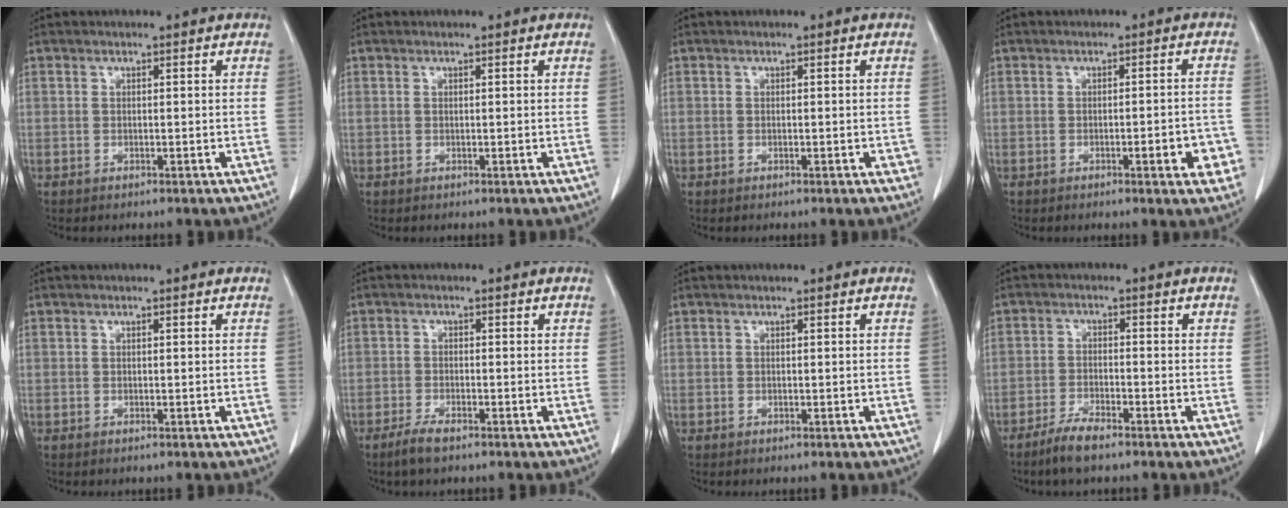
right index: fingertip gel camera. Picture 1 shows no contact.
{"total": 0.0}
{"total": 1.1, "force": [-0.5, 0.5, 0.8], "torque": [-0.002, 0.002, -0.006]}
{"total": 5.4, "force": [-2.3, 1.2, 4.7], "torque": [-0.051, 0.005, -0.027]}
{"total": 0.0}
{"total": 2.8, "force": [-2.1, 0.6, 1.8], "torque": [-0.041, -0.003, -0.040]}
{"total": 0.0}
{"total": 4.2, "force": [-3.4, 0.6, 2.4], "torque": [-0.052, -0.005, -0.067]}